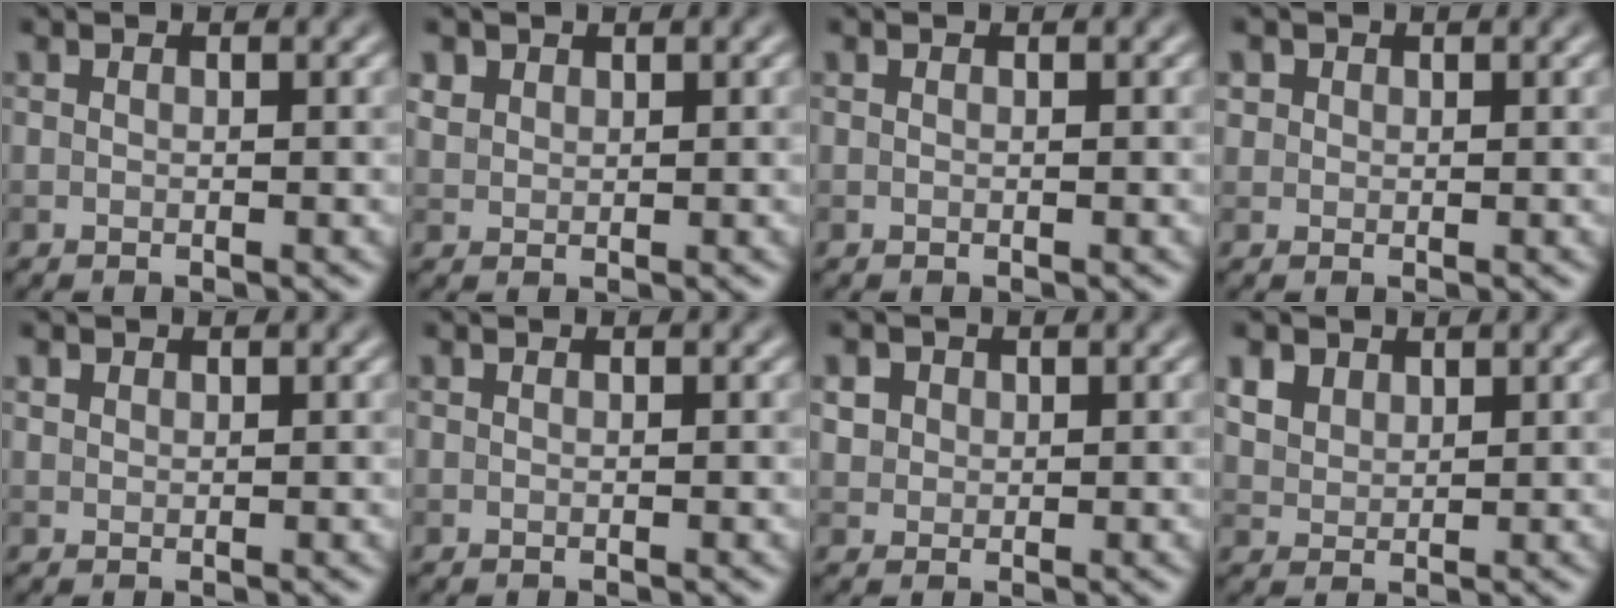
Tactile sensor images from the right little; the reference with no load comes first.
{"total": 1.4, "force": [0.9, 1.0, 0.3], "torque": [-0.008, 0.002, 0.021]}
{"total": 0.0}
{"total": 1.0, "force": [0.4, 0.9, 0.2], "torque": [0.002, -0.003, 0.006]}
{"total": 0.7, "force": [0.5, 0.4, 0.1], "torque": [-0.001, 0.000, 0.011]}
{"total": 0.0}
{"total": 2.5, "force": [1.0, 2.1, 1.0], "torque": [-0.026, 0.005, 0.028]}
{"total": 3.7, "force": [2.3, 2.4, 1.6], "torque": [-0.053, 0.007, 0.049]}